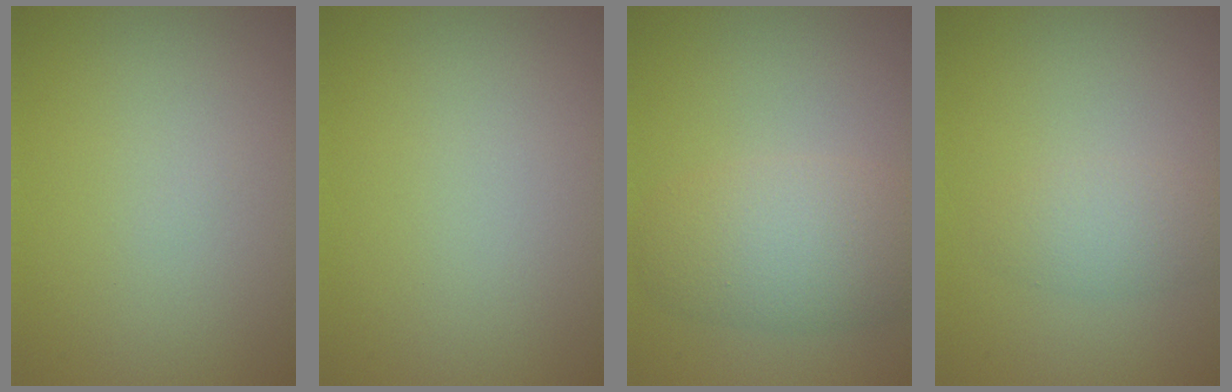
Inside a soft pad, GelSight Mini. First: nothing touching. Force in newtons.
{"total": 0.0}
{"total": 5.3, "press": 5.3, "slide": 0.3}
{"total": 2.2, "press": 2.1, "slide": 0.1}